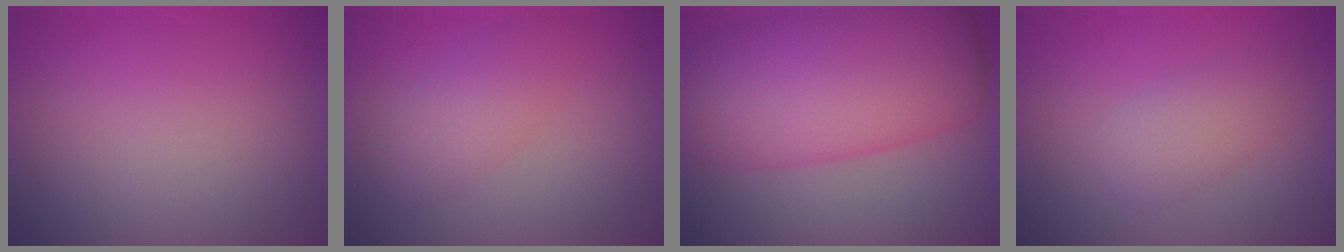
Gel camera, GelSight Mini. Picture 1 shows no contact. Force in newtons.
{"total": 2.8, "press": 2.8, "slide": 0.2}
{"total": 11.2, "press": 11.2, "slide": 0.3}
{"total": 2.7, "press": 2.7, "slide": 0.1}